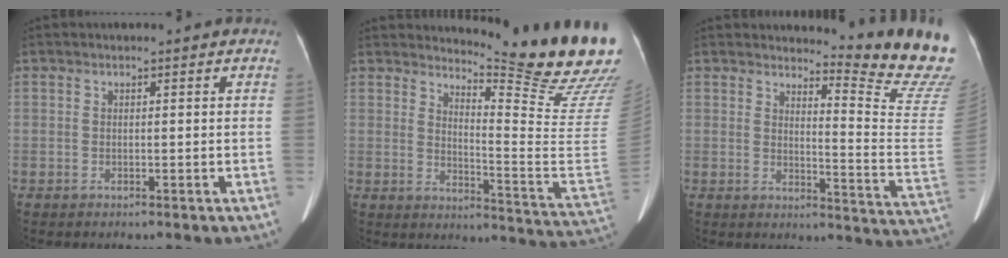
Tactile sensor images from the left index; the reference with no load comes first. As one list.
[{"total": 19.3, "force": [17.0, -1.0, 8.9], "torque": [-0.133, -0.143, 0.208]}, {"total": 13.7, "force": [13.2, -1.6, 3.6], "torque": [-0.046, -0.130, 0.141]}]